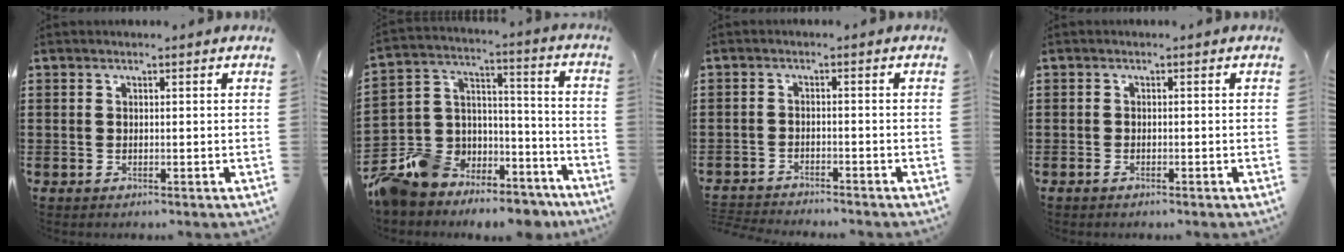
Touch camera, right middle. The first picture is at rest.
{"total": 9.3, "force": [-7.7, 5.2, 0.0], "torque": [-0.036, 0.009, -0.148]}
{"total": 2.6, "force": [-2.6, 0.2, -0.2], "torque": [-0.003, 0.000, -0.056]}
{"total": 0.6, "force": [-0.5, 0.1, 0.3], "torque": [-0.008, -0.004, -0.009]}